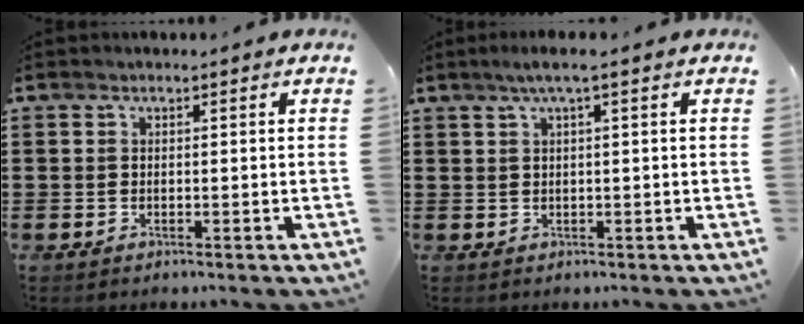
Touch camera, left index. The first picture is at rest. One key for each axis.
{"total": 2.2, "fx": 0.8, "fy": -0.1, "fz": 2.1, "tx": -0.039, "ty": -0.001, "tz": 0.013}